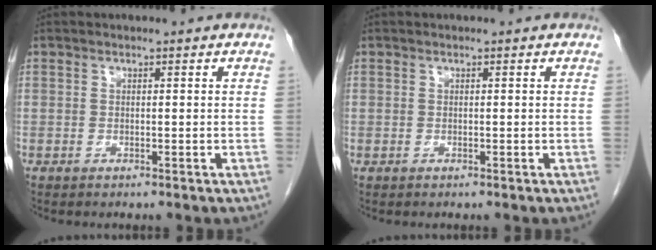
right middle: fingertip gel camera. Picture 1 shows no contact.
{"total": 0.0}